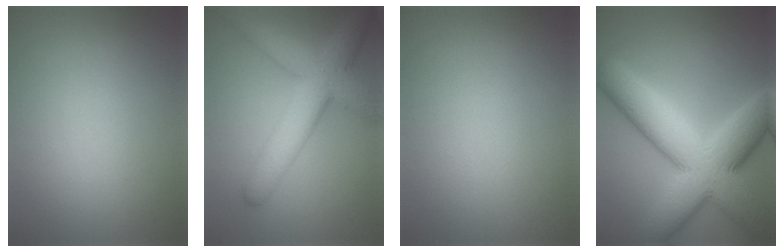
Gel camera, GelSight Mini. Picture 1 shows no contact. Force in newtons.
{"total": 7.9, "press": 7.9, "slide": 0.3}
{"total": 0.0}
{"total": 12.8, "press": 12.8, "slide": 0.3}